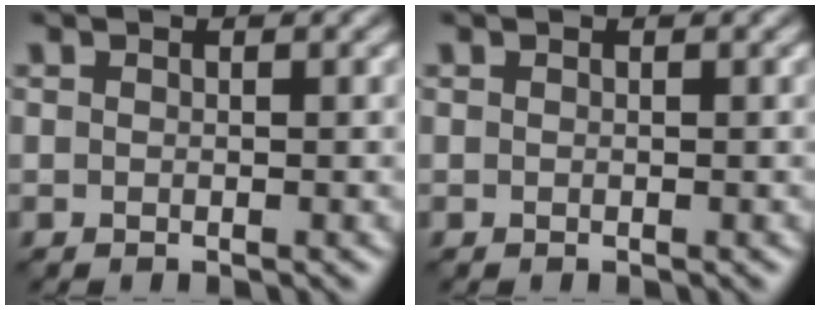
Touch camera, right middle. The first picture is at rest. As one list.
[{"total": 0.0}]